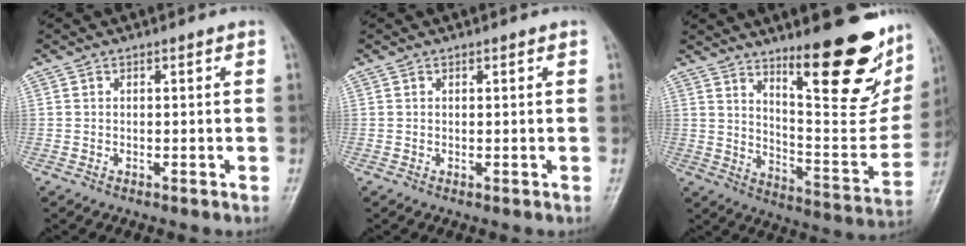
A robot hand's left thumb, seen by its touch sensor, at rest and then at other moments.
{"total": 0.0}
{"total": 23.7, "force": [14.5, 6.9, 17.4], "torque": [-0.202, -0.095, 0.223]}